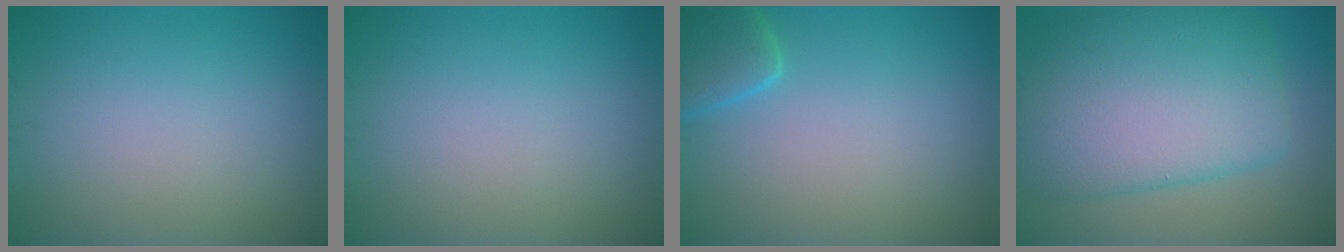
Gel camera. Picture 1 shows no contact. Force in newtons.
{"total": 0.0}
{"total": 3.1, "press": 3.1, "slide": 0.3}
{"total": 10.3, "press": 10.3, "slide": 0.3}